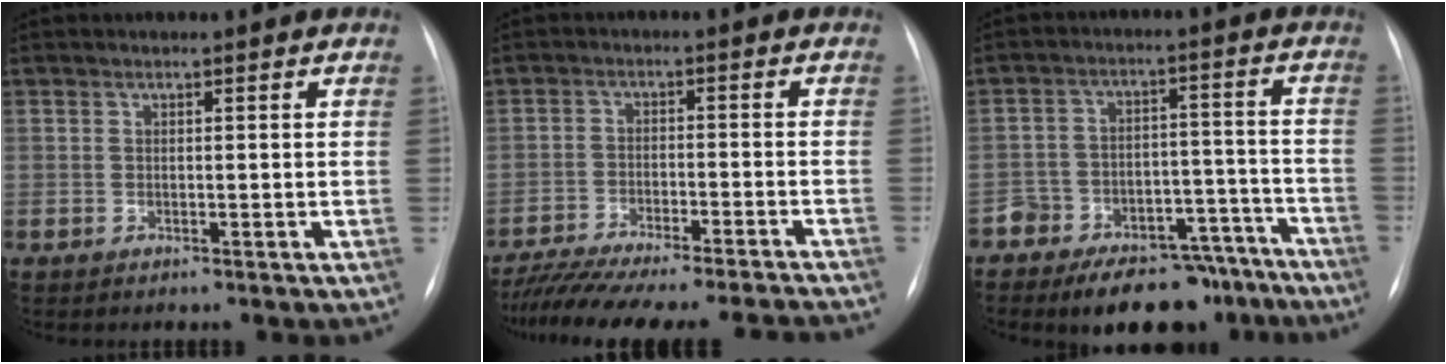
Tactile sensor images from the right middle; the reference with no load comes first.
{"total": 21.0, "force": [-19.3, 1.2, 8.0], "torque": [-0.122, -0.025, -0.269]}
{"total": 15.0, "force": [-12.2, 7.1, 5.0], "torque": [-0.037, 0.055, -0.168]}